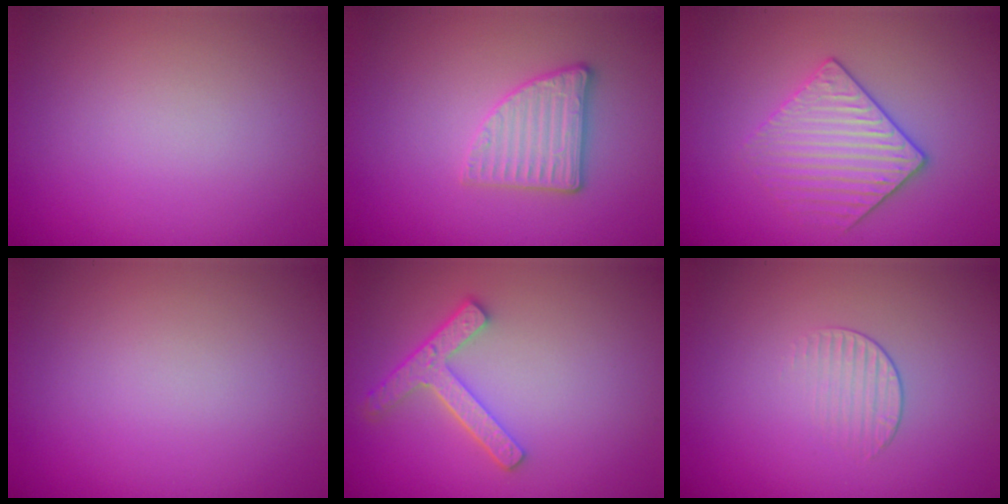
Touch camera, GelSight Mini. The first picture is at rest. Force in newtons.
{"total": 2.8, "press": 2.7, "slide": 0.8}
{"total": 3.2, "press": 3.1, "slide": 0.9}
{"total": 0.0}
{"total": 3.7, "press": 2.8, "slide": 2.3}
{"total": 1.2, "press": 0.4, "slide": 1.2}